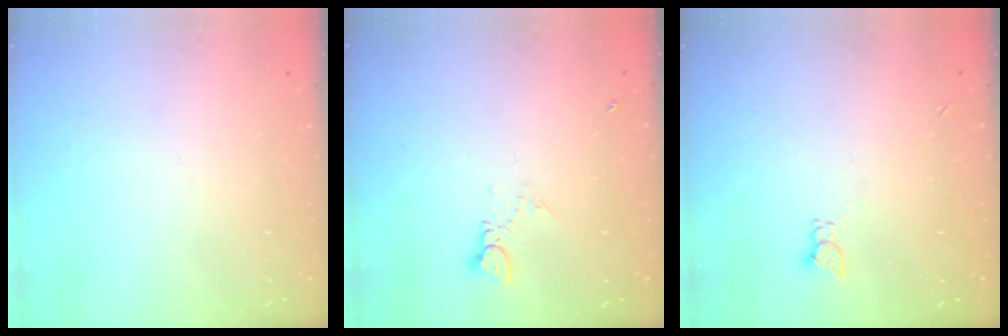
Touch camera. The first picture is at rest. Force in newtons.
{"total": 2.4, "press": 2.3, "slide": 0.3}
{"total": 2.0, "press": 2.0, "slide": 0.3}